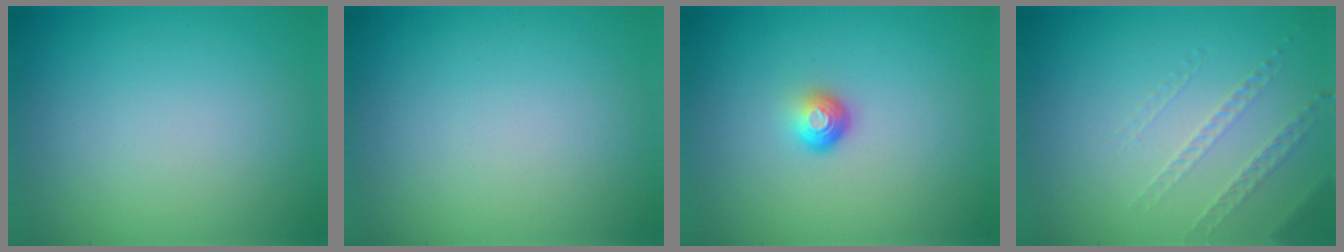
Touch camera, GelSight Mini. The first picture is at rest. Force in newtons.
{"total": 0.0}
{"total": 1.7, "press": 1.1, "slide": 1.3}
{"total": 1.3, "press": 0.9, "slide": 0.9}